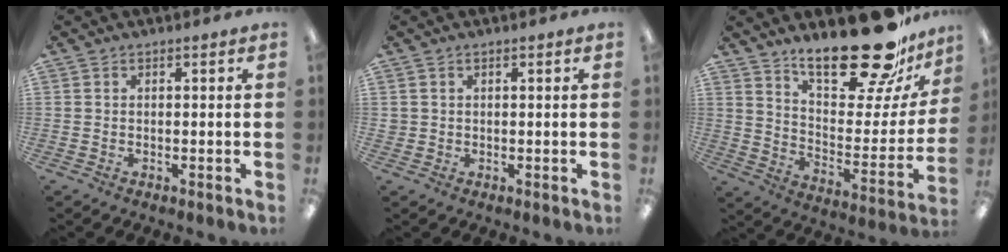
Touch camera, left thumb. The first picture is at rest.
{"total": 1.1, "force": [0.4, 1.1, 0.1], "torque": [-0.003, 0.004, 0.006]}
{"total": 24.0, "force": [19.0, 7.8, 12.4], "torque": [-0.172, -0.135, 0.317]}